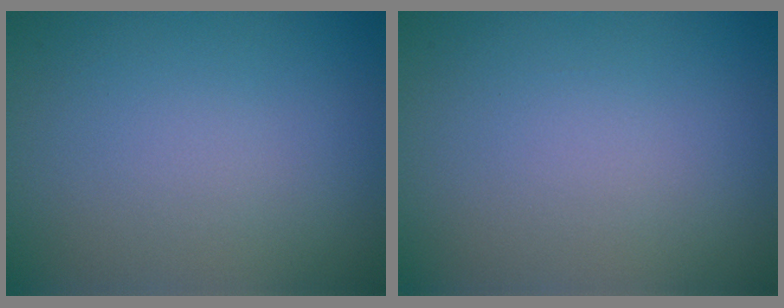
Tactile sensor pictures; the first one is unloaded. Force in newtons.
{"total": 0.0}